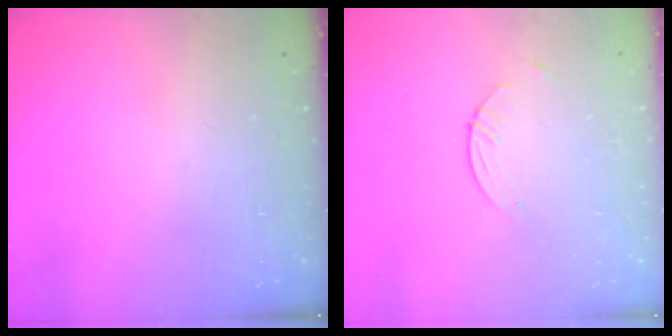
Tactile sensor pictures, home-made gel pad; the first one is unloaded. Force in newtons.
{"total": 0.8, "press": 0.8, "slide": 0.2}